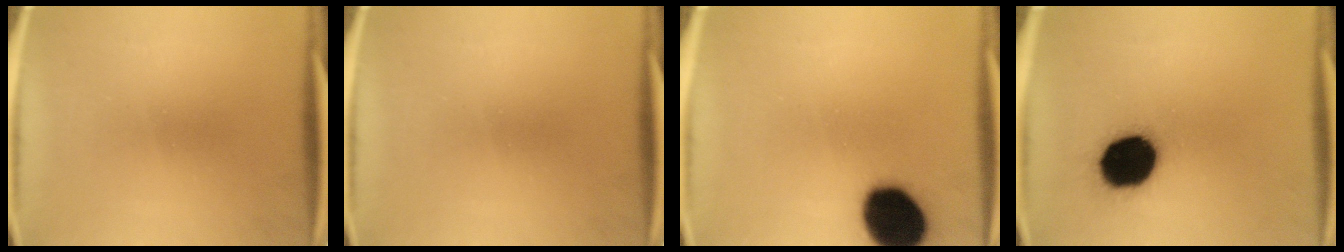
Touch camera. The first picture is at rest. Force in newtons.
{"total": 0.0}
{"total": 18.3}
{"total": 16.9}